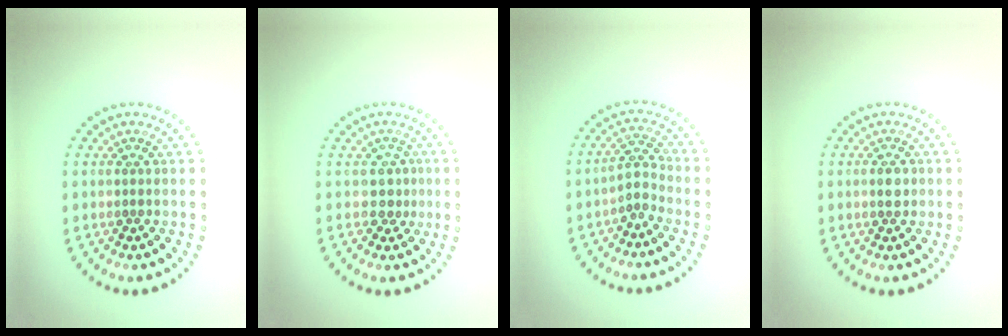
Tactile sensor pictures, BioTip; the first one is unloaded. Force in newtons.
{"total": 2.0, "press": 1.5, "slide": 1.3}
{"total": 2.0, "press": 1.6, "slide": 1.3}
{"total": 1.4, "press": 1.4, "slide": 0.2}